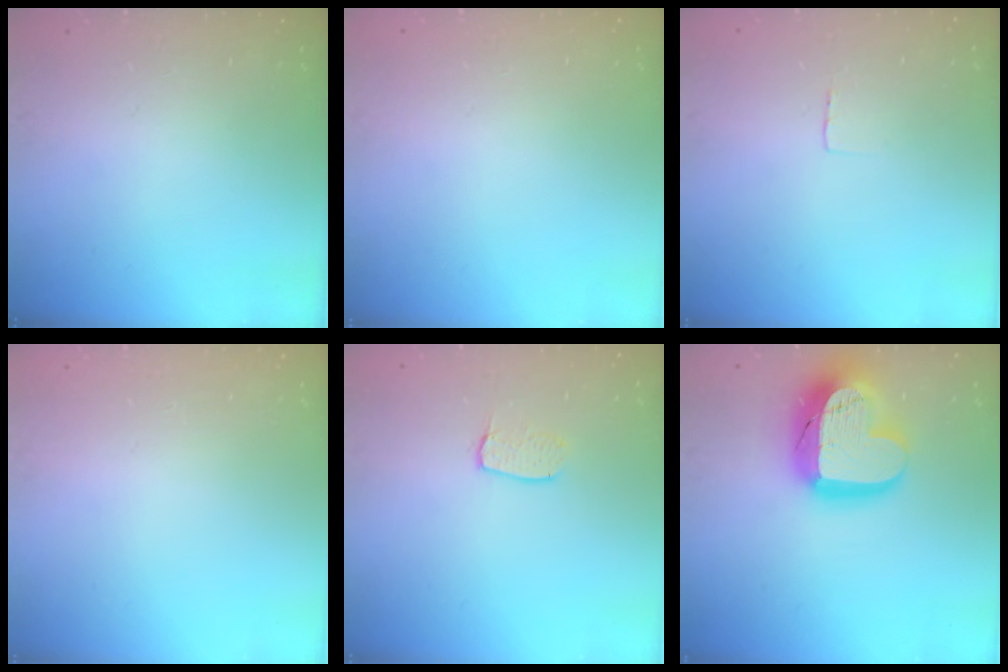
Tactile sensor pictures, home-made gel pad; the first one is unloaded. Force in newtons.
{"total": 0.0}
{"total": 2.3, "press": 2.3, "slide": 0.1}
{"total": 0.8, "press": 0.4, "slide": 0.7}
{"total": 6.0, "press": 6.0, "slide": 0.5}
{"total": 21.1, "press": 21.0, "slide": 1.7}